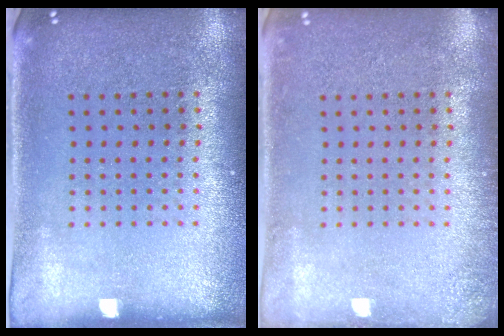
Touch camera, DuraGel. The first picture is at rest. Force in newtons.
{"total": 1.1, "press": 1.1, "slide": 0.1}